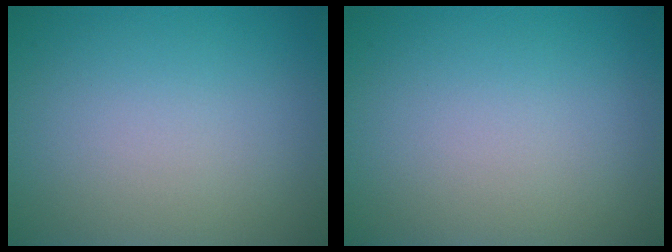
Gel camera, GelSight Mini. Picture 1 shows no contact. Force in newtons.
{"total": 0.0}